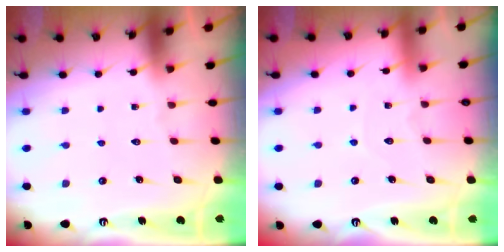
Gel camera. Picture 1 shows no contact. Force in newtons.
{"total": 3.9, "press": 3.8, "slide": 0.4}